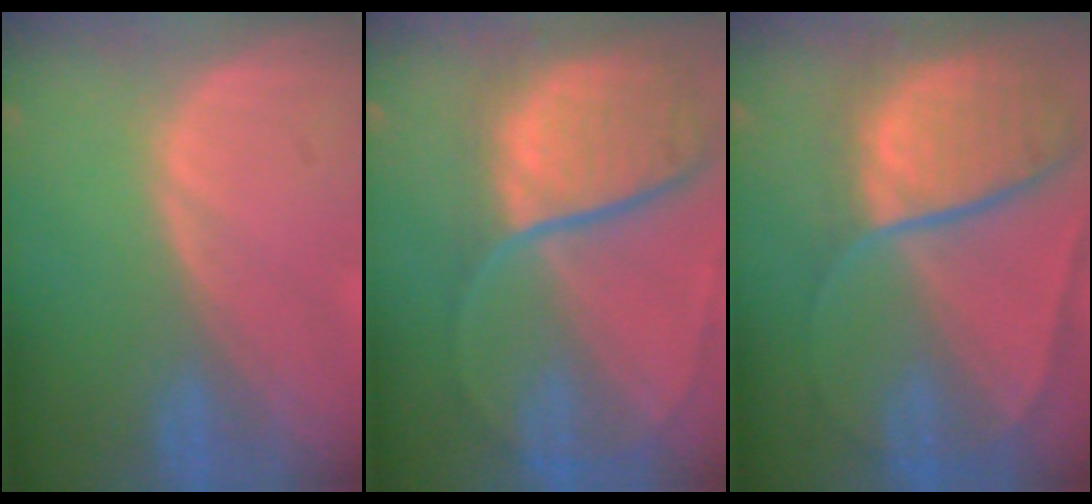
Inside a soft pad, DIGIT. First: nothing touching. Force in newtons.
{"total": 11.4, "press": 9.4, "slide": 6.4}
{"total": 10.7, "press": 8.9, "slide": 5.9}